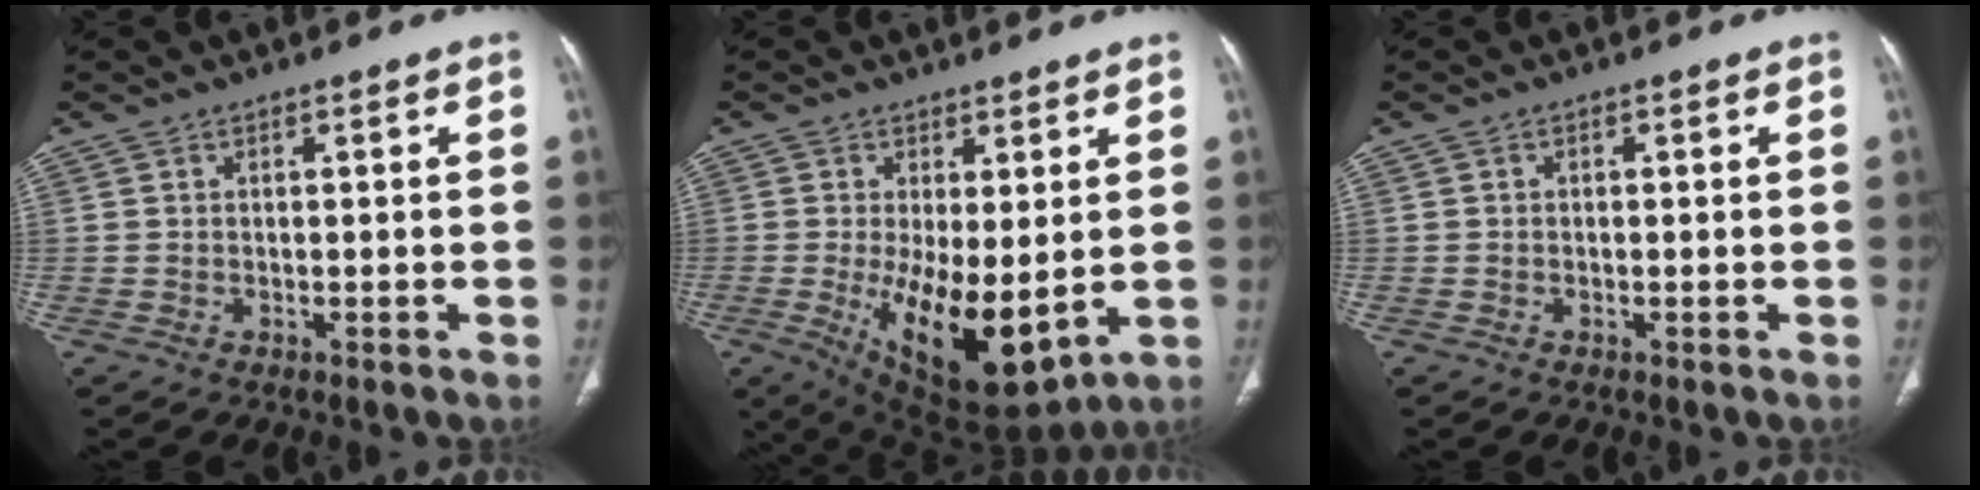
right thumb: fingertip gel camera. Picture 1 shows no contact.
{"total": 15.0, "force": [-1.7, 6.4, 13.4], "torque": [-0.215, -0.033, -0.005]}
{"total": 0.0}